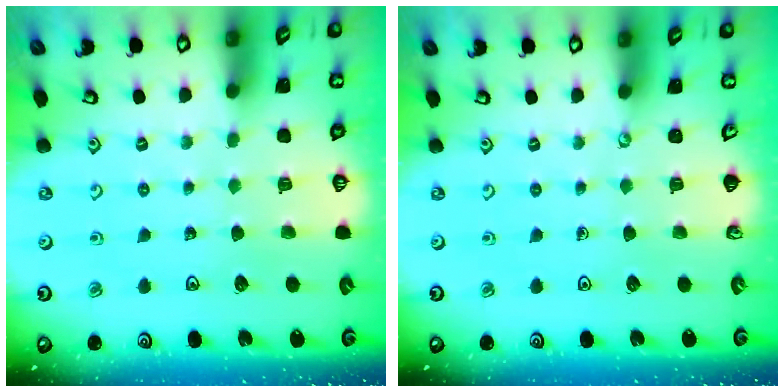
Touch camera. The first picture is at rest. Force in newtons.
{"total": 0.0}